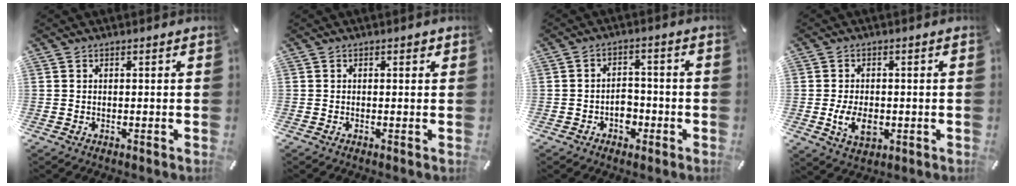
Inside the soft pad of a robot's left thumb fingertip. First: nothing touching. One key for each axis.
{"total": 0.6, "fx": 0.1, "fy": 0.3, "fz": 0.5, "tx": -0.003, "ty": 0.000, "tz": 0.000}
{"total": 5.0, "fx": -2.1, "fy": 3.8, "fz": 2.4, "tx": -0.033, "ty": 0.006, "tz": -0.036}
{"total": 6.9, "fx": -1.3, "fy": 4.7, "fz": 4.8, "tx": -0.099, "ty": -0.009, "tz": -0.026}